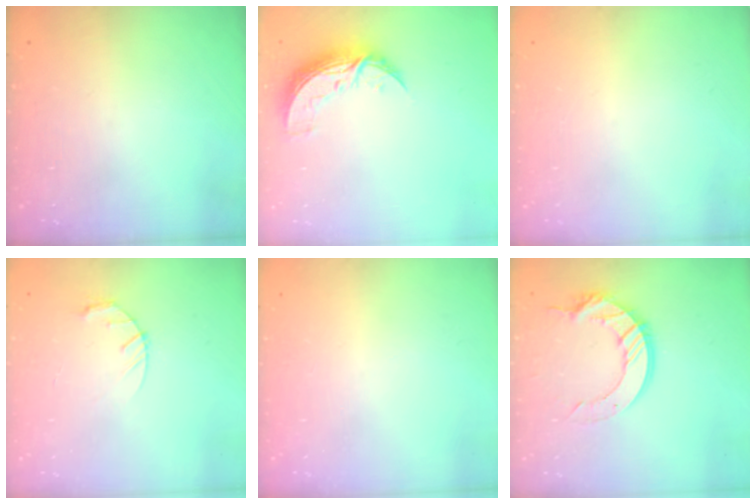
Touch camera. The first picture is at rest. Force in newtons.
{"total": 9.3, "press": 9.3, "slide": 0.5}
{"total": 0.0}
{"total": 3.0, "press": 3.0, "slide": 0.5}
{"total": 0.0}
{"total": 12.6, "press": 12.6, "slide": 1.2}